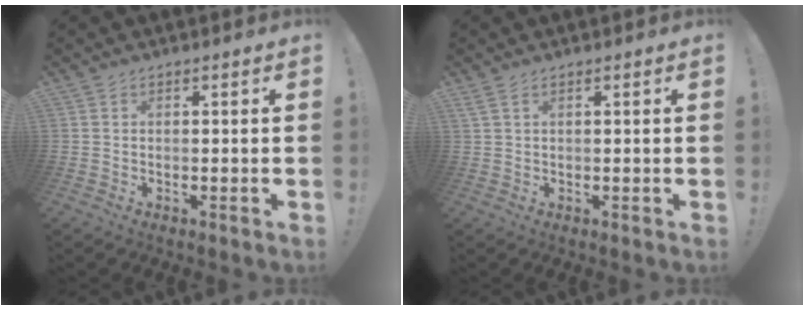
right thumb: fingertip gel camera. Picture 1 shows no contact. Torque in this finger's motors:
{"motor_torque": [0.03, 0.03, 0.12, 0.13, 0.04]}